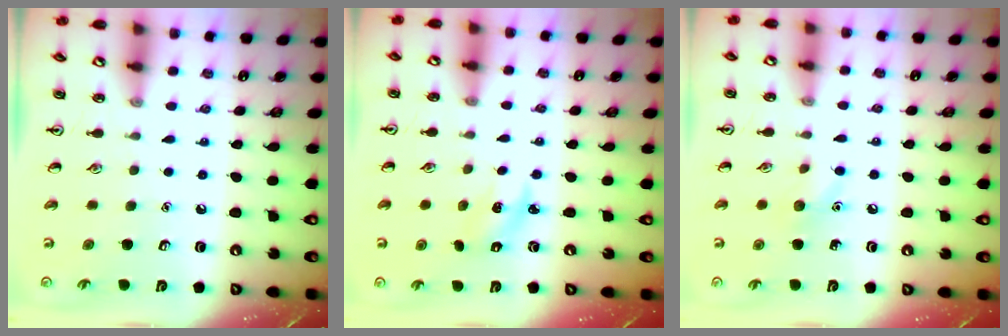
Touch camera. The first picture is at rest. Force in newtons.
{"total": 2.2, "press": 2.1, "slide": 0.4}
{"total": 6.9, "press": 6.6, "slide": 1.9}